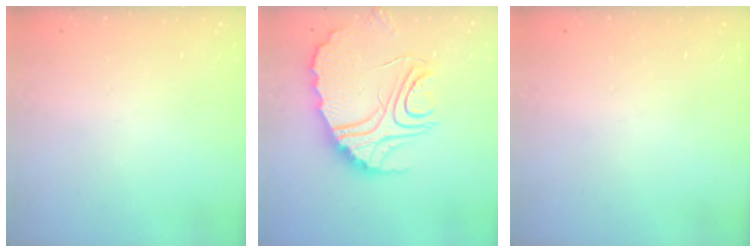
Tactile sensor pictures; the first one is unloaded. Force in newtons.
{"total": 15.2, "press": 15.1, "slide": 1.4}
{"total": 0.0}